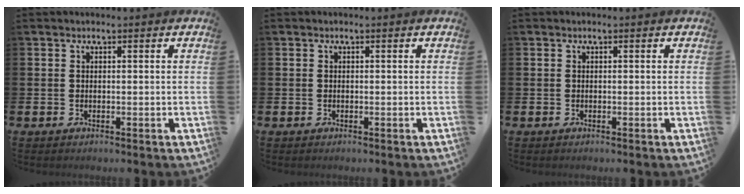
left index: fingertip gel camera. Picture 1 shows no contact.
{"total": 0.0}
{"total": 0.0}